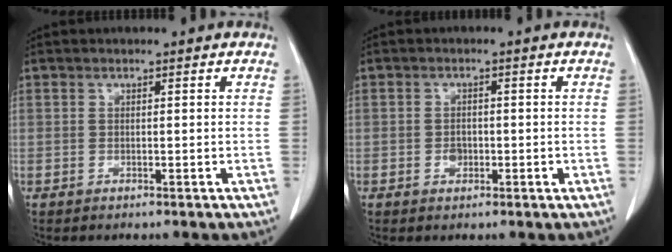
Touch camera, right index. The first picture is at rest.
{"total": 1.7, "force": [-0.4, 1.3, 1.0], "torque": [-0.013, 0.005, -0.001]}